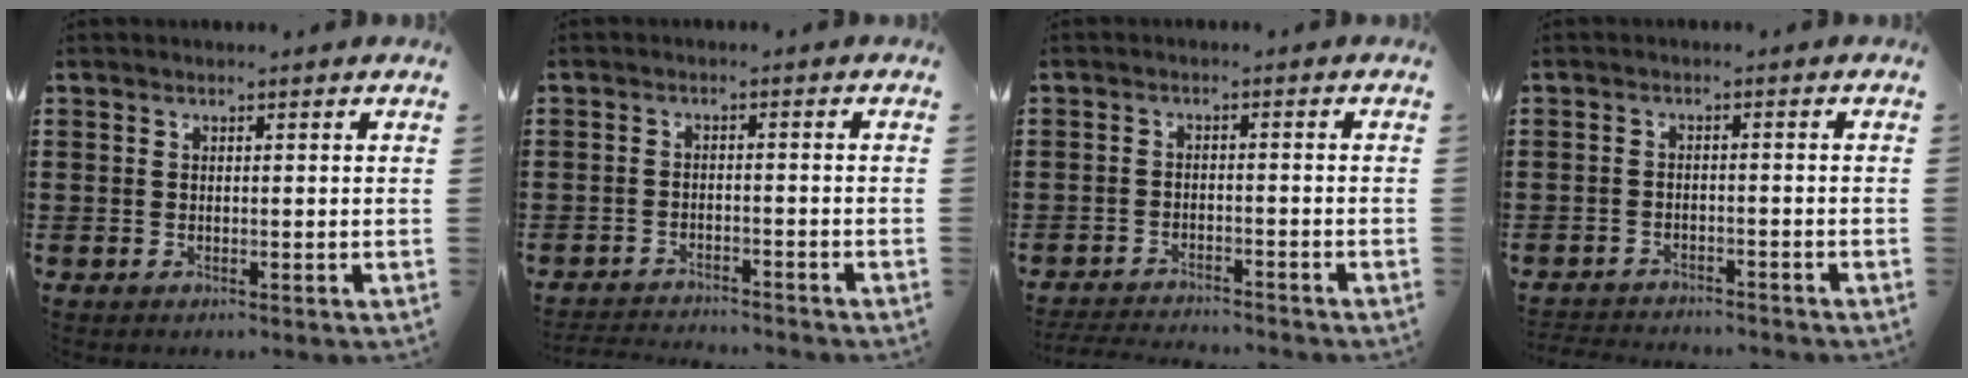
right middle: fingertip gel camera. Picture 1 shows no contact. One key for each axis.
{"total": 2.5, "fx": -2.5, "fy": 0.0, "fz": 0.1, "tx": -0.008, "ty": -0.002, "tz": -0.053}
{"total": 2.9, "fx": -2.9, "fy": 0.0, "fz": 0.3, "tx": -0.010, "ty": -0.002, "tz": -0.061}
{"total": 2.4, "fx": -2.4, "fy": 0.1, "fz": -0.1, "tx": -0.007, "ty": -0.003, "tz": -0.051}